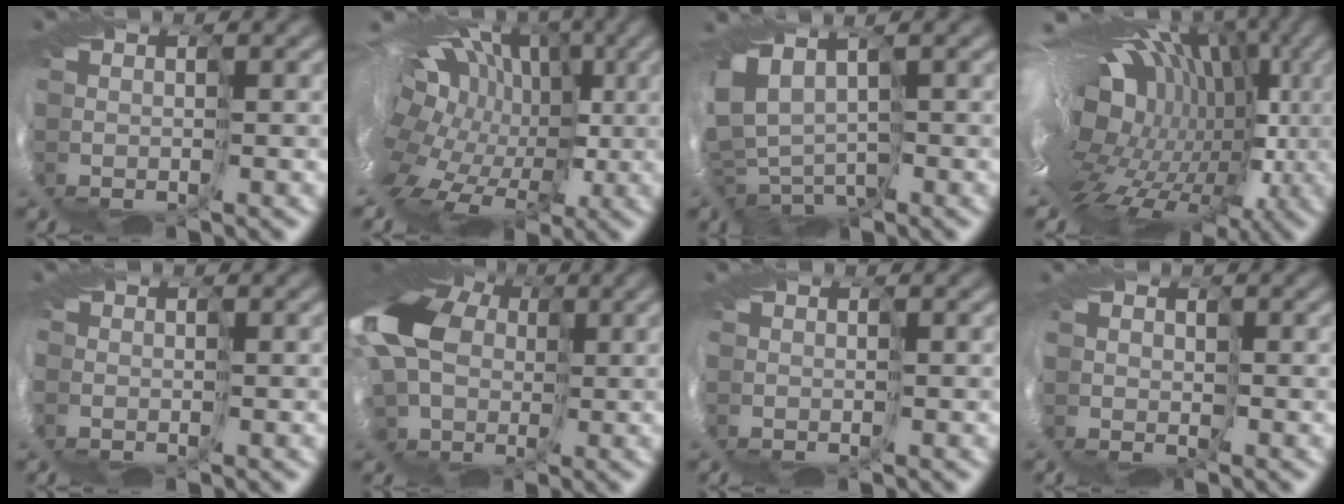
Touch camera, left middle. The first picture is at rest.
{"total": 17.5, "force": [0.3, 13.7, 11.0], "torque": [-0.184, -0.005, -0.033]}
{"total": 4.2, "force": [-0.1, 2.7, 3.3], "torque": [-0.094, -0.018, -0.005]}
{"total": 17.9, "force": [-0.2, 11.7, 13.5], "torque": [-0.202, 0.028, -0.037]}
{"total": 2.4, "force": [-1.0, 1.9, 1.0], "torque": [-0.047, -0.003, -0.001]}
{"total": 17.7, "force": [3.4, 13.4, 11.1], "torque": [-0.264, 0.032, -0.010]}
{"total": 0.0}
{"total": 1.8, "force": [0.9, 1.6, 0.2], "torque": [-0.022, 0.006, 0.013]}